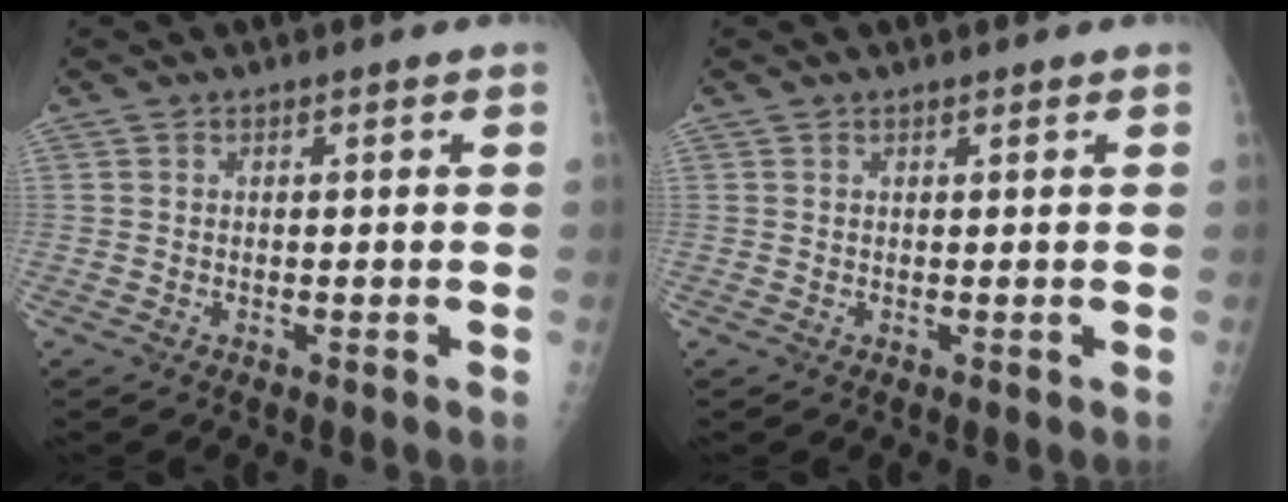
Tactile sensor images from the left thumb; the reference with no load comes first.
{"total": 0.6, "force": [0.5, 0.1, 0.3], "torque": [-0.007, -0.003, 0.007]}